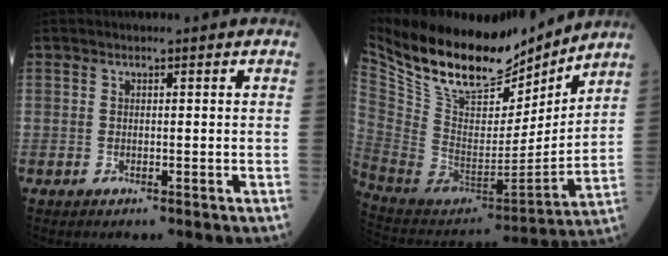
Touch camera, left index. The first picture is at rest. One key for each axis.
{"total": 21.8, "fx": 18.1, "fy": 7.1, "fz": 10.0, "tx": -0.198, "ty": -0.017, "tz": 0.316}